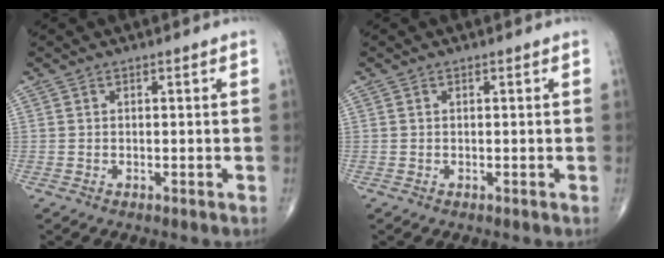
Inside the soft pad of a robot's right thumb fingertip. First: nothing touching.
{"total": 0.0}